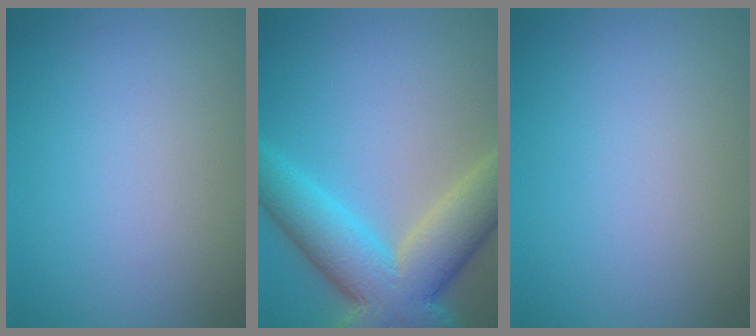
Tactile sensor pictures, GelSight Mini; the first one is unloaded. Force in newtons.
{"total": 10.3, "press": 10.3, "slide": 0.6}
{"total": 0.0}